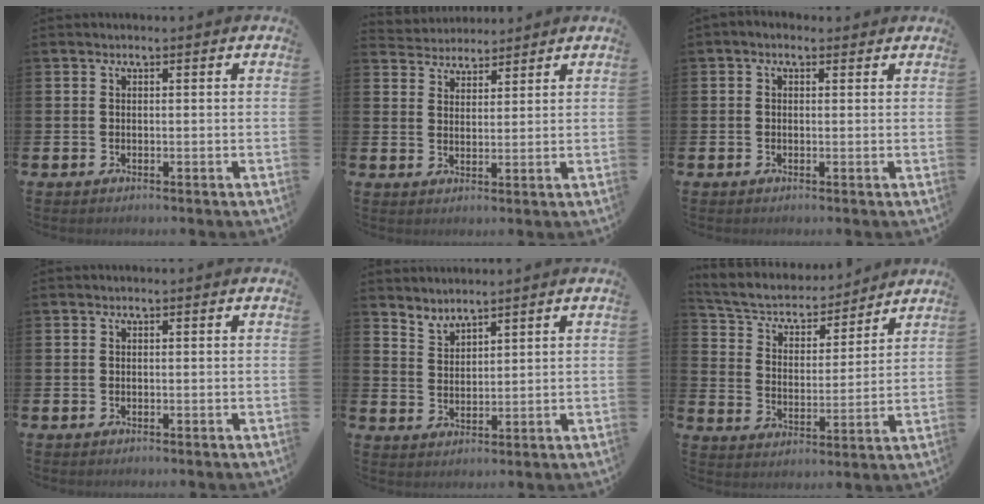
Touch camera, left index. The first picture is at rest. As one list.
[{"total": 3.9, "force": [3.7, 1.0, -0.6], "torque": [-0.005, -0.017, 0.068]}, {"total": 0.9, "force": [0.3, 0.7, 0.6], "torque": [-0.004, 0.007, 0.002]}, {"total": 0.0}, {"total": 3.1, "force": [3.0, 0.1, -0.4], "torque": [-0.001, -0.018, 0.057]}, {"total": 6.3, "force": [5.9, 1.9, 1.2], "torque": [-0.057, -0.047, 0.099]}]